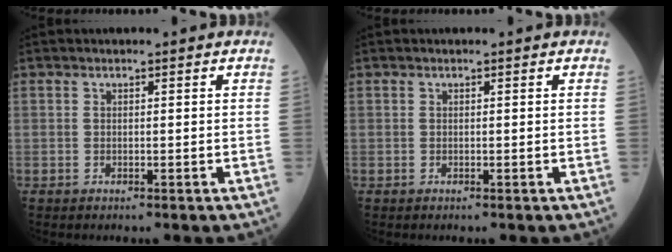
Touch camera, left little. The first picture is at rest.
{"total": 0.0}